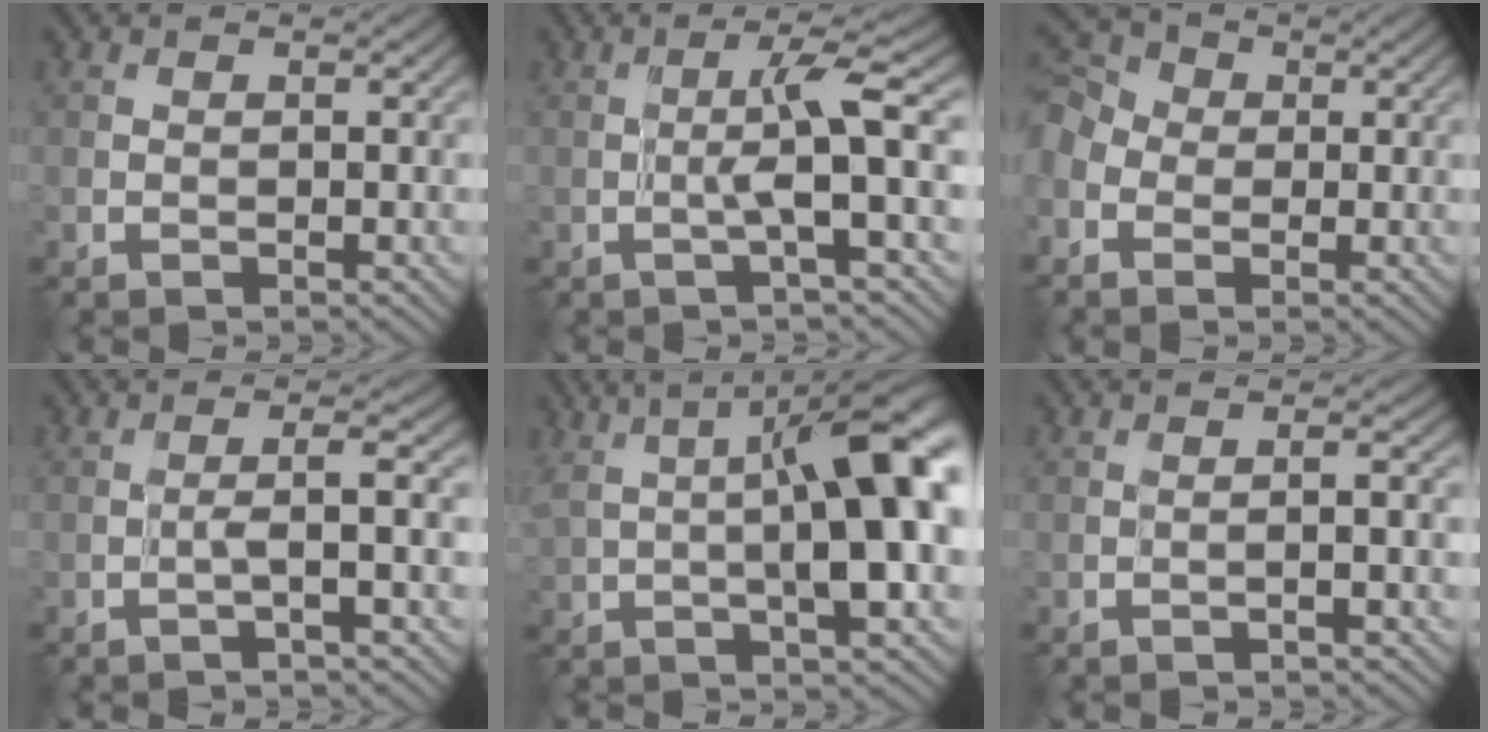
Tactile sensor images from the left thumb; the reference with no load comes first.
{"total": 4.6, "force": [-0.5, -0.1, 4.6], "torque": [-0.083, 0.015, -0.019]}
{"total": 5.8, "force": [-1.1, 4.7, 3.2], "torque": [-0.102, 0.004, -0.032]}
{"total": 2.7, "force": [-0.7, 0.1, 2.7], "torque": [-0.047, 0.011, -0.024]}
{"total": 13.3, "force": [2.2, 3.4, 12.7], "torque": [-0.180, 0.015, 0.036]}
{"total": 1.9, "force": [-0.4, 0.2, 1.9], "torque": [-0.029, 0.008, -0.015]}